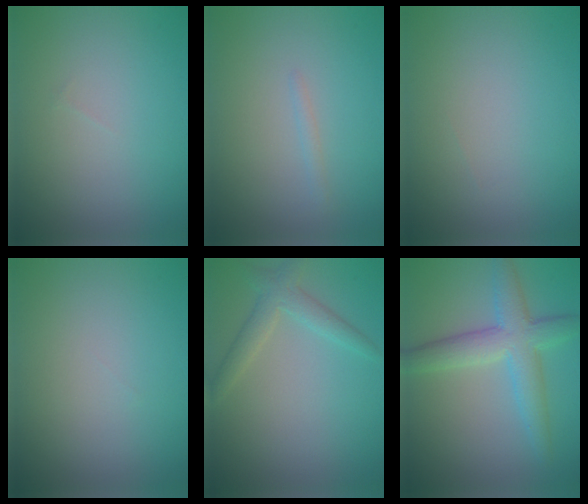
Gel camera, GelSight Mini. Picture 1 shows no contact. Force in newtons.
{"total": 0.7, "press": 0.7, "slide": 0.1}
{"total": 0.0}
{"total": 0.0}
{"total": 2.6, "press": 2.6, "slide": 0.2}
{"total": 5.3, "press": 5.3, "slide": 0.1}